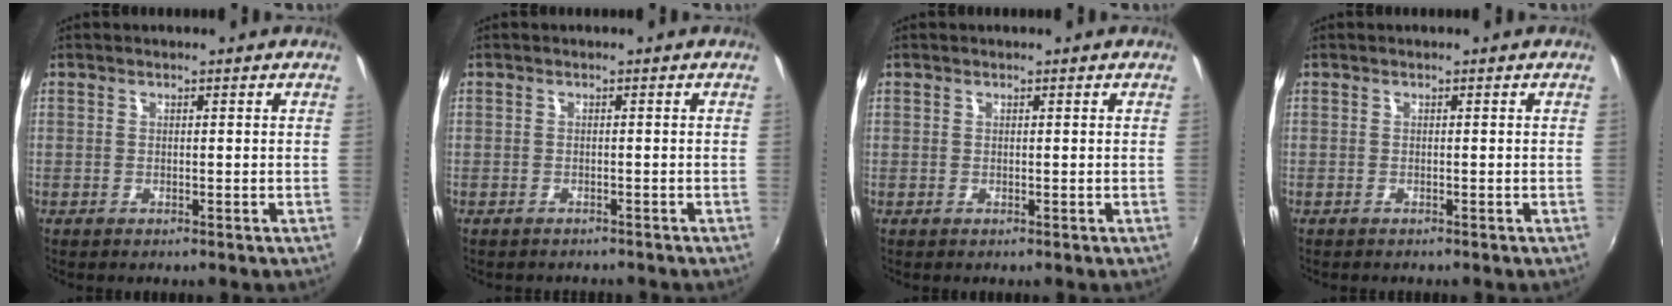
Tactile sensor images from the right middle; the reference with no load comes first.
{"total": 1.6, "force": [-1.3, 0.9, 0.0], "torque": [-0.006, 0.004, -0.017]}
{"total": 0.0}
{"total": 0.0}